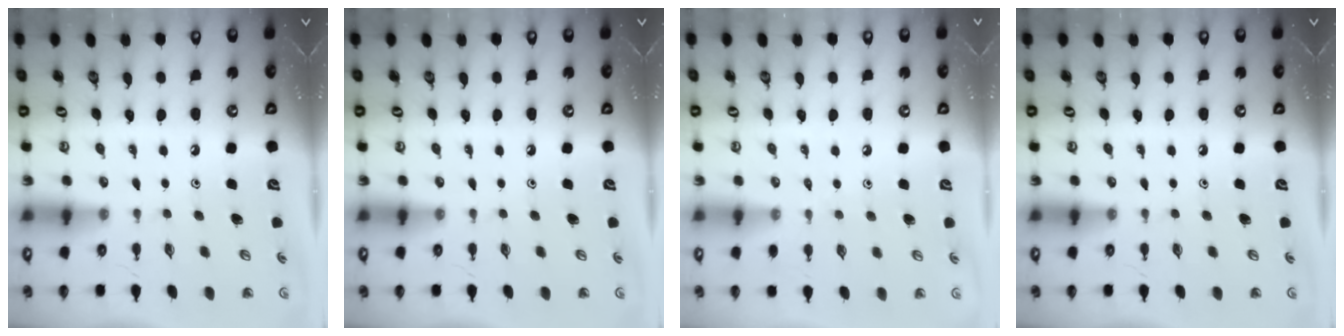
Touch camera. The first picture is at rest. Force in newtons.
{"total": 0.0}
{"total": 4.9, "press": 4.8, "slide": 0.7}
{"total": 0.0}